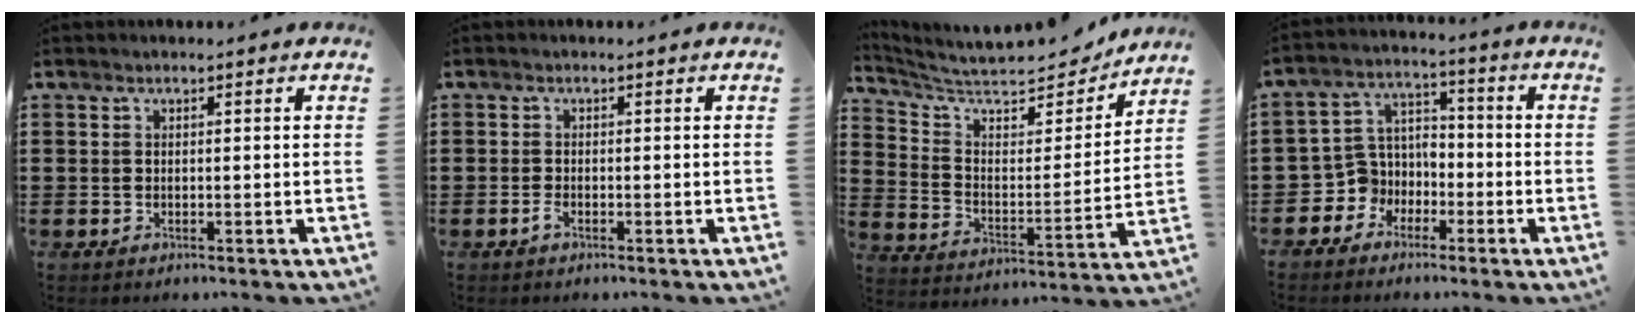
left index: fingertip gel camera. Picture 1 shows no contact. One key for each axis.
{"total": 1.2, "fx": -0.7, "fy": 0.3, "fz": 0.9, "tx": -0.029, "ty": -0.007, "tz": -0.015}
{"total": 8.5, "fx": 7.5, "fy": 1.8, "fz": 3.5, "tx": -0.102, "ty": -0.050, "tz": 0.126}
{"total": 5.8, "fx": -2.9, "fy": 5.0, "fz": 0.6, "tx": -0.050, "ty": -0.001, "tz": -0.065}